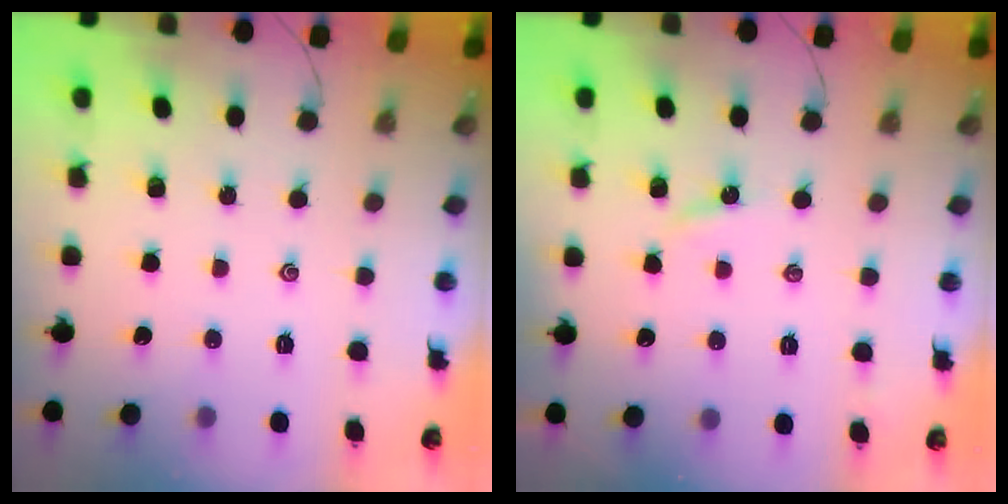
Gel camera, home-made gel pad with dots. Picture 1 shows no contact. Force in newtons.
{"total": 2.9, "press": 2.9, "slide": 0.3}